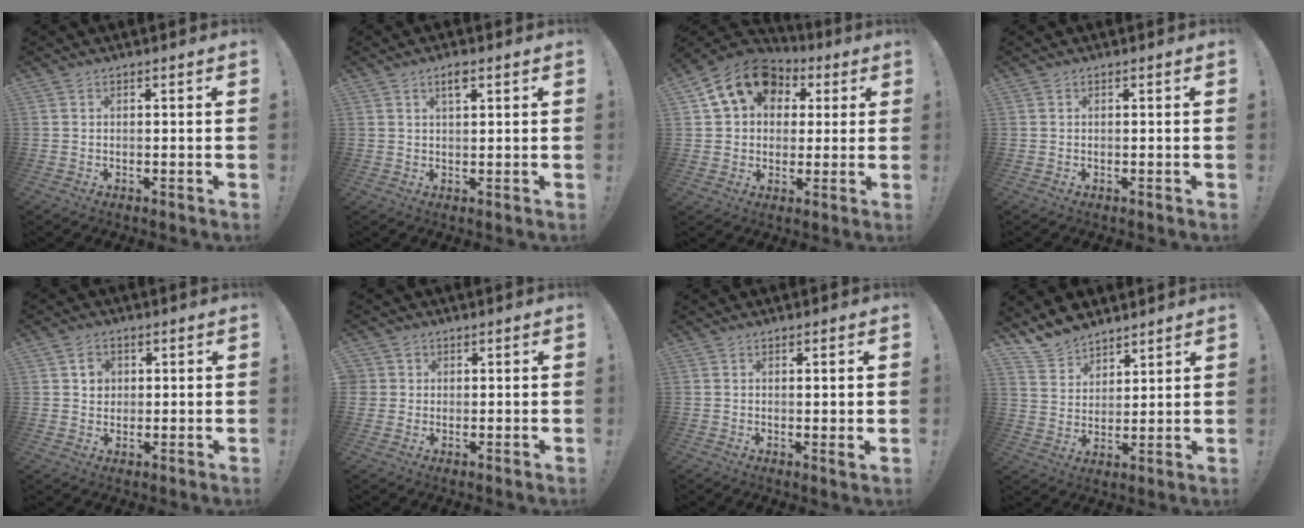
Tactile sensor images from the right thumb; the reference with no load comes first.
{"total": 3.2, "force": [1.7, 1.1, 2.5], "torque": [-0.046, 0.002, 0.026]}
{"total": 15.2, "force": [6.2, 11.6, 7.7], "torque": [-0.113, -0.016, 0.117]}
{"total": 0.0}
{"total": 4.1, "force": [1.1, 3.6, 1.6], "torque": [-0.015, -0.002, 0.017]}
{"total": 2.8, "force": [0.8, 2.7, 0.2], "torque": [-0.009, 0.002, 0.016]}
{"total": 2.2, "force": [0.3, -0.4, 2.2], "torque": [-0.030, -0.007, 0.001]}
{"total": 9.4, "force": [8.3, 4.2, 1.2], "torque": [-0.034, -0.064, 0.165]}